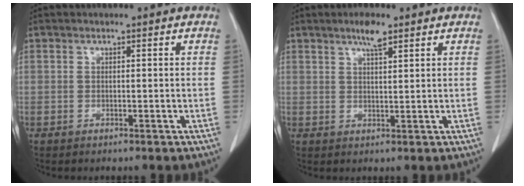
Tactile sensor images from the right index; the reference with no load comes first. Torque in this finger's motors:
{"motor_torque": [0.30, 0.28, 0.01, 0.04]}